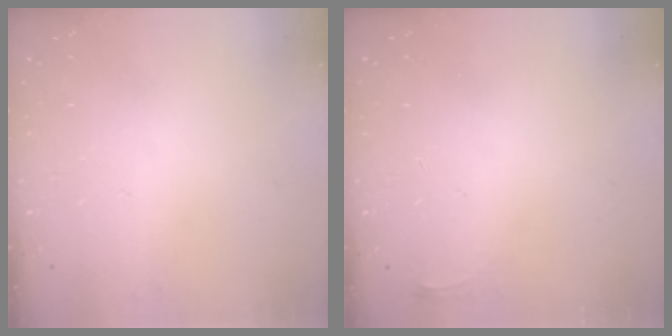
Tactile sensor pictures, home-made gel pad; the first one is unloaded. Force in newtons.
{"total": 2.8, "press": 2.8, "slide": 0.4}